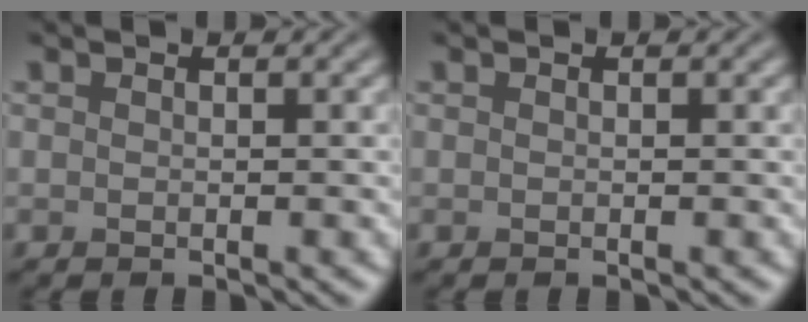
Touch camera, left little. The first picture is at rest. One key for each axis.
{"total": 0.0}